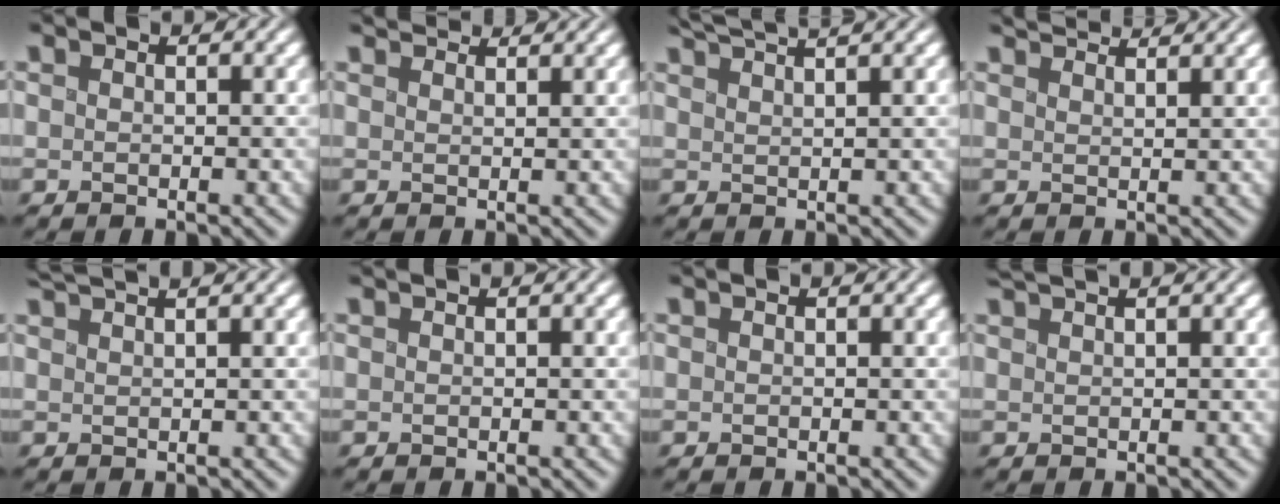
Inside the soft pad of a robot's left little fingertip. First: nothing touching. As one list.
[{"total": 3.0, "force": [2.8, 0.5, 0.8], "torque": [-0.027, 0.008, 0.051]}, {"total": 3.6, "force": [3.3, -0.2, 1.4], "torque": [-0.031, 0.017, 0.056]}, {"total": 3.3, "force": [3.2, 0.1, 0.9], "torque": [-0.027, 0.013, 0.047]}, {"total": 2.1, "force": [1.9, -0.5, 0.6], "torque": [-0.015, 0.016, 0.040]}, {"total": 0.0}, {"total": 0.0}, {"total": 1.7, "force": [1.6, -0.3, 0.5], "torque": [-0.015, 0.015, 0.033]}]